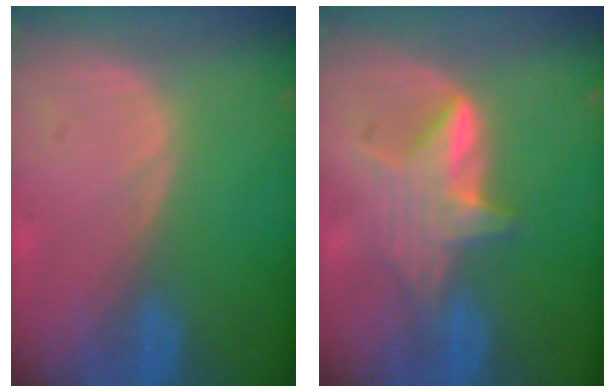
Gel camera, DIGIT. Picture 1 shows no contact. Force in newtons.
{"total": 6.0, "press": 5.7, "slide": 1.9}